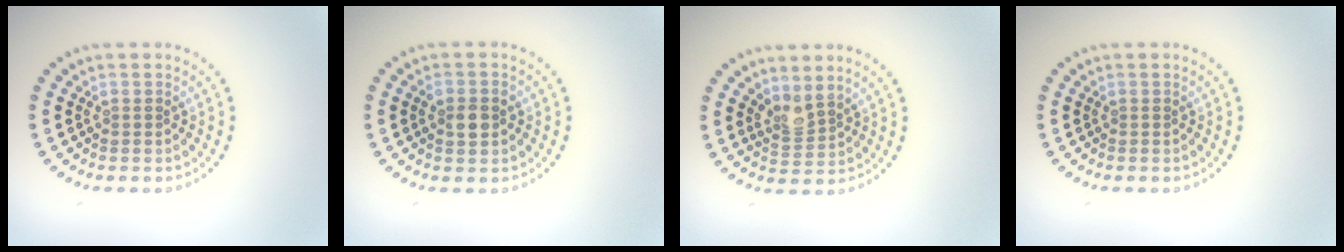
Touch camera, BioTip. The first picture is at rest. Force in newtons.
{"total": 2.6, "press": 2.6, "slide": 0.3}
{"total": 2.1, "press": 1.6, "slide": 1.4}
{"total": 0.0}